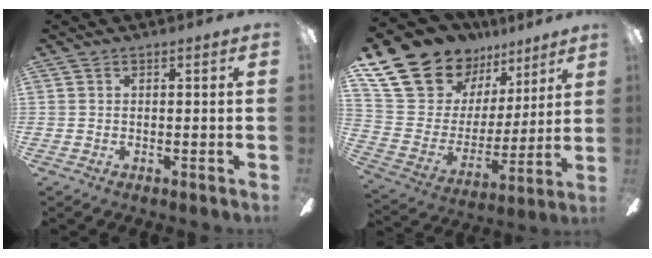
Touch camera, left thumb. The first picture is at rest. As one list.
[{"total": 20.5, "force": [15.3, 11.6, 7.3], "torque": [-0.158, -0.099, 0.298]}]